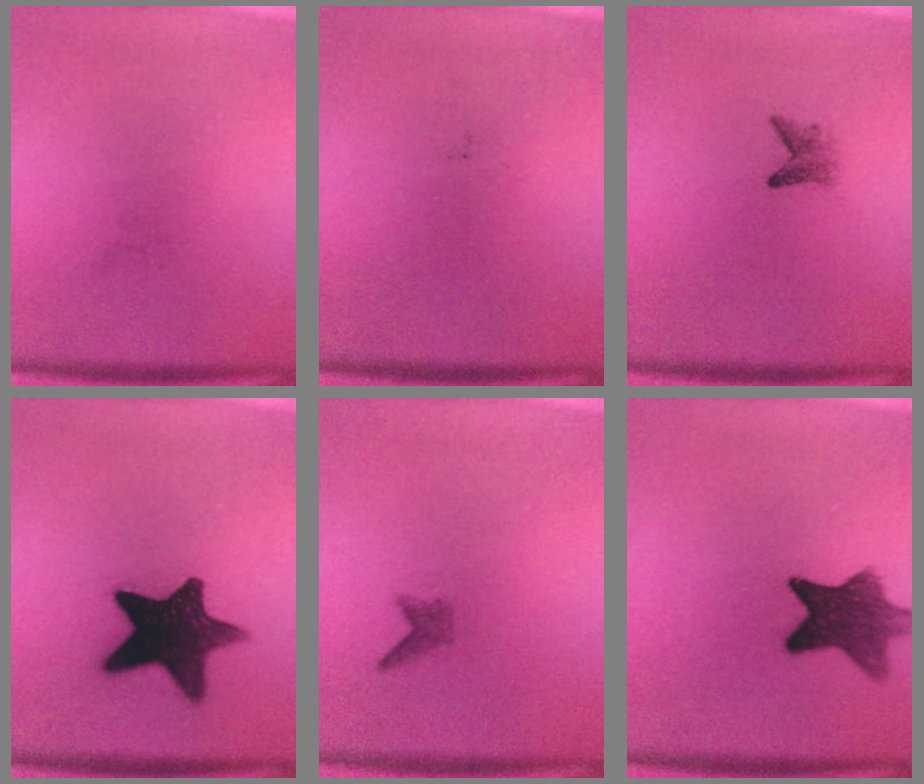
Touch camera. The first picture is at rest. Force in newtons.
{"total": 0.0}
{"total": 2.0}
{"total": 14.9}
{"total": 1.2}
{"total": 9.9}